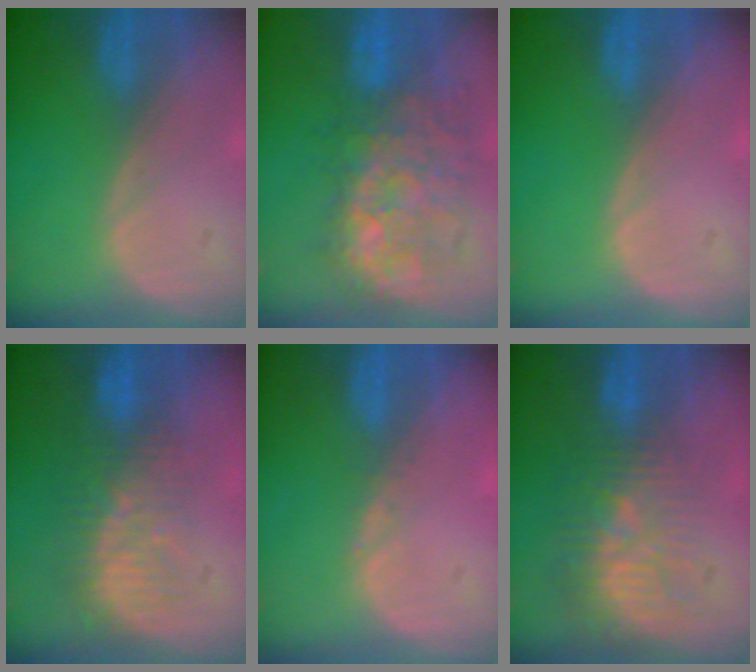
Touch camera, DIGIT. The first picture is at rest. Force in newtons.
{"total": 10.5, "press": 9.9, "slide": 3.4}
{"total": 0.0}
{"total": 8.3, "press": 7.8, "slide": 2.8}
{"total": 0.6, "press": 0.5, "slide": 0.3}
{"total": 10.1, "press": 8.8, "slide": 5.1}